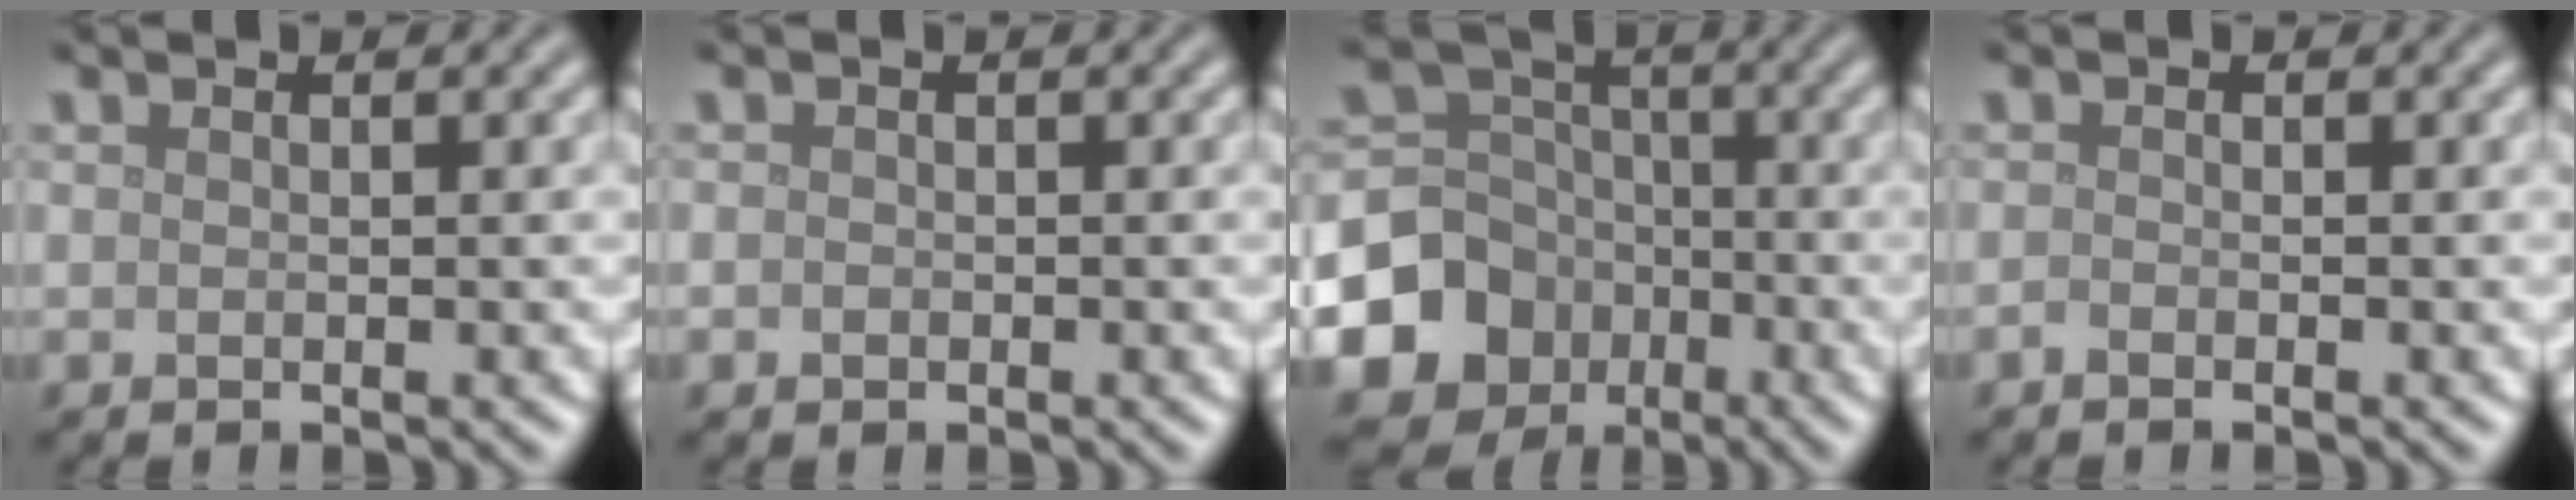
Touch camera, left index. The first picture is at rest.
{"total": 0.7, "force": [-0.3, 0.6, 0.2], "torque": [-0.003, -0.003, -0.007]}
{"total": 9.7, "force": [-4.0, 8.4, 2.7], "torque": [-0.065, -0.014, -0.095]}
{"total": 0.6, "force": [-0.5, 0.2, 0.2], "torque": [-0.003, -0.001, -0.010]}